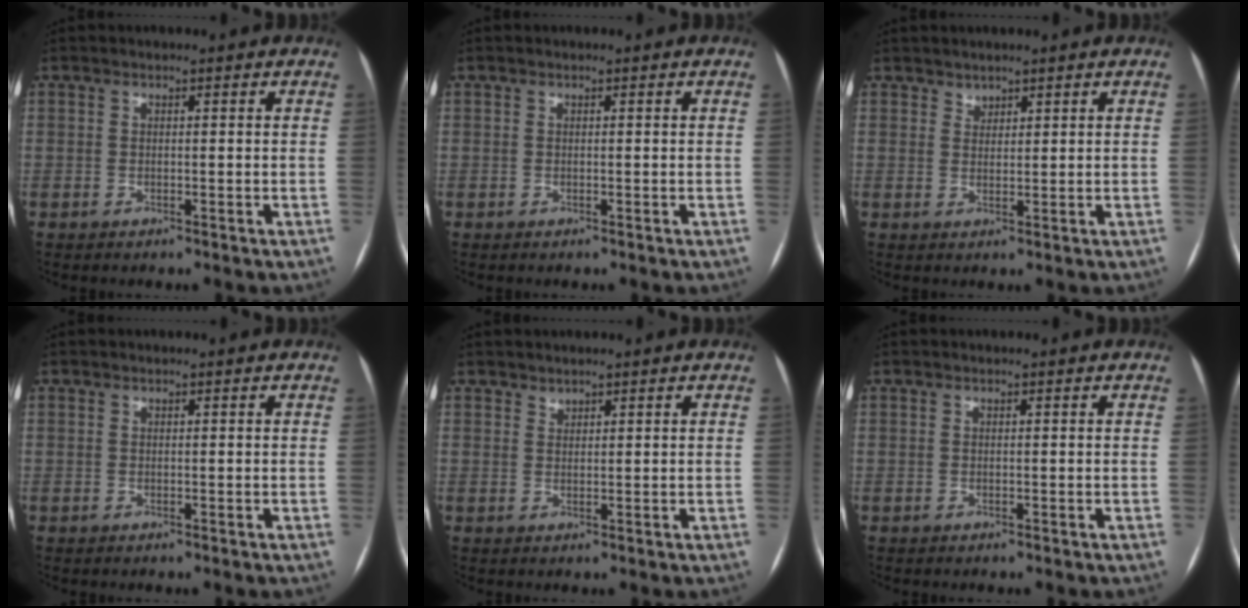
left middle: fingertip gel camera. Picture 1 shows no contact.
{"total": 0.0}
{"total": 1.4, "force": [1.2, 0.8, 0.0], "torque": [0.005, 0.001, 0.020]}
{"total": 0.0}
{"total": 1.0, "force": [0.9, 0.3, 0.0], "torque": [0.002, -0.001, 0.016]}
{"total": 0.0}